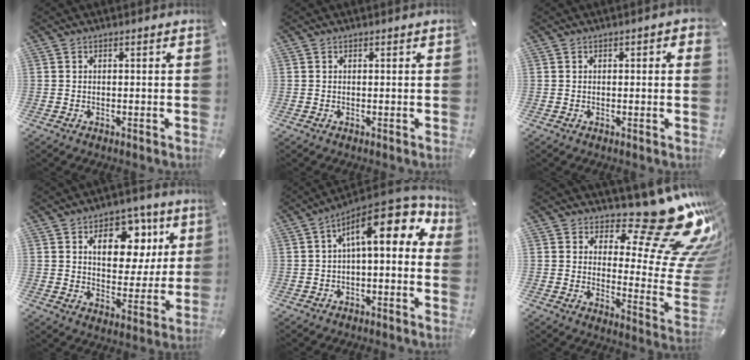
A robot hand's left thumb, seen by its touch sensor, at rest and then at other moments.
{"total": 0.0}
{"total": 1.1, "force": [0.2, 0.5, 0.9], "torque": [-0.010, 0.001, 0.001]}
{"total": 14.6, "force": [5.9, 9.7, 9.1], "torque": [-0.120, -0.018, 0.097]}
{"total": 14.2, "force": [5.1, 6.2, 11.7], "torque": [-0.184, -0.029, 0.087]}
{"total": 22.2, "force": [16.2, 6.6, 13.5], "torque": [-0.165, -0.135, 0.257]}